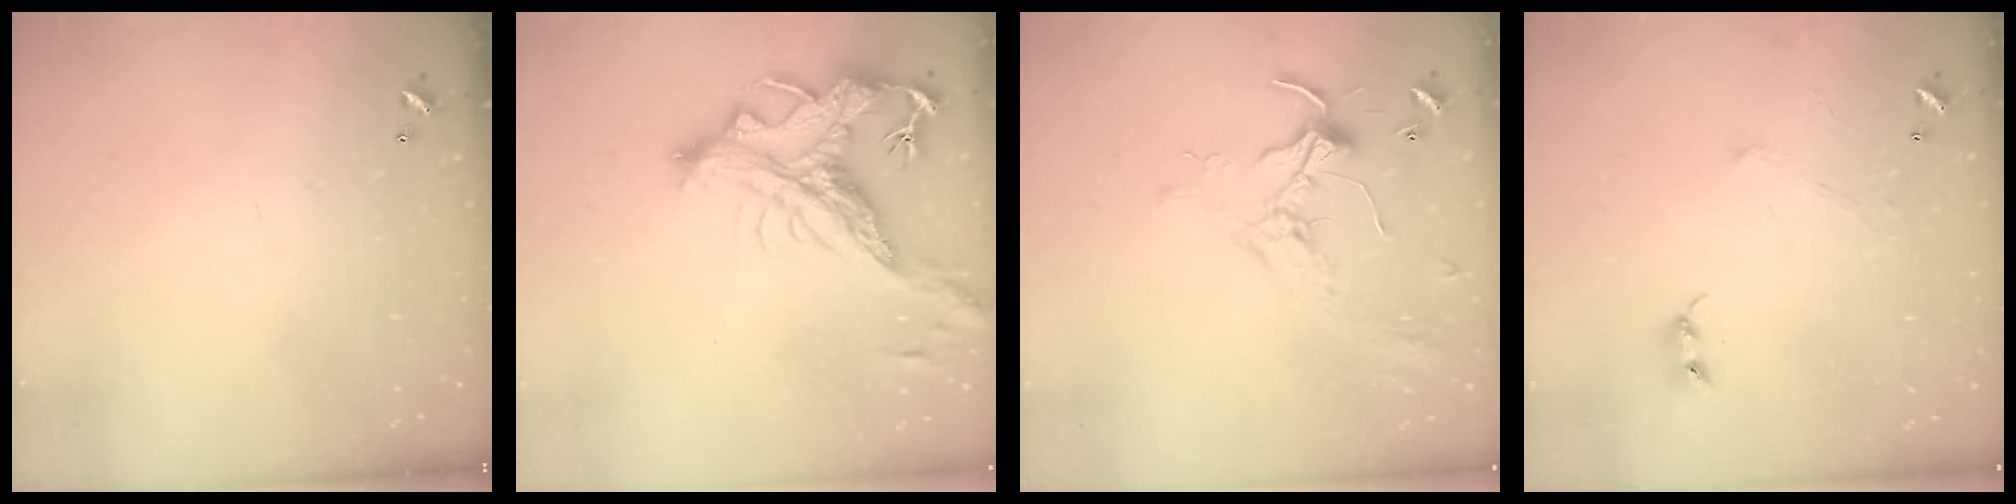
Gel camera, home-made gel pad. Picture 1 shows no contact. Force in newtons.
{"total": 5.9, "press": 5.6, "slide": 1.8}
{"total": 2.2, "press": 2.1, "slide": 0.4}
{"total": 1.5, "press": 1.4, "slide": 0.6}